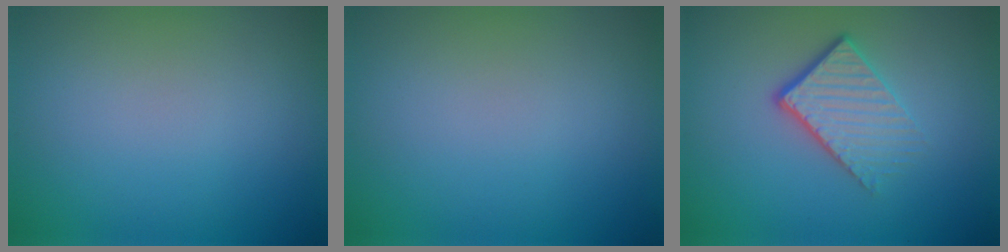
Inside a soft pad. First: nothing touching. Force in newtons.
{"total": 0.0}
{"total": 3.9, "press": 2.6, "slide": 3.0}